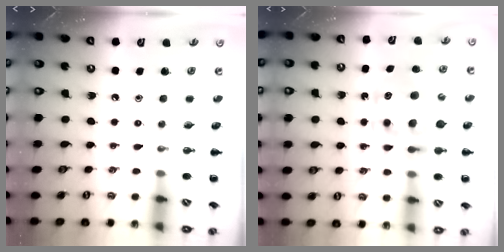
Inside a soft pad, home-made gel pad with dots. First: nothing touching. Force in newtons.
{"total": 13.7, "press": 13.3, "slide": 3.0}